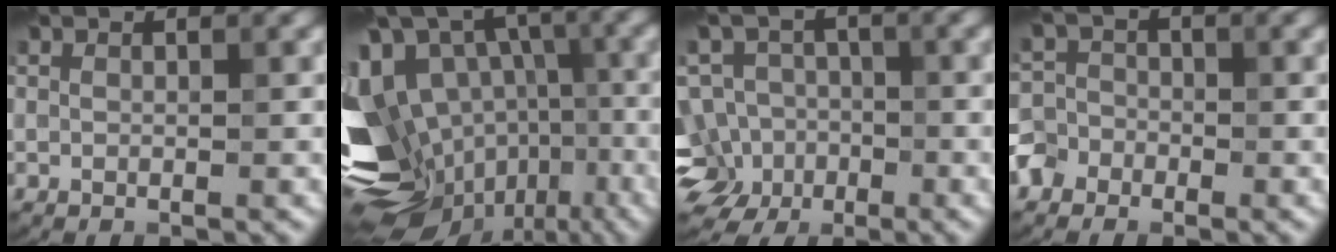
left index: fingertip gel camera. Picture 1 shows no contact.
{"total": 15.7, "force": [-3.4, 11.7, 10.0], "torque": [-0.223, -0.004, -0.029]}
{"total": 10.8, "force": [-4.6, 9.0, 3.9], "torque": [-0.069, 0.010, -0.104]}
{"total": 5.0, "force": [-3.2, 3.7, 0.8], "torque": [0.002, -0.008, -0.069]}